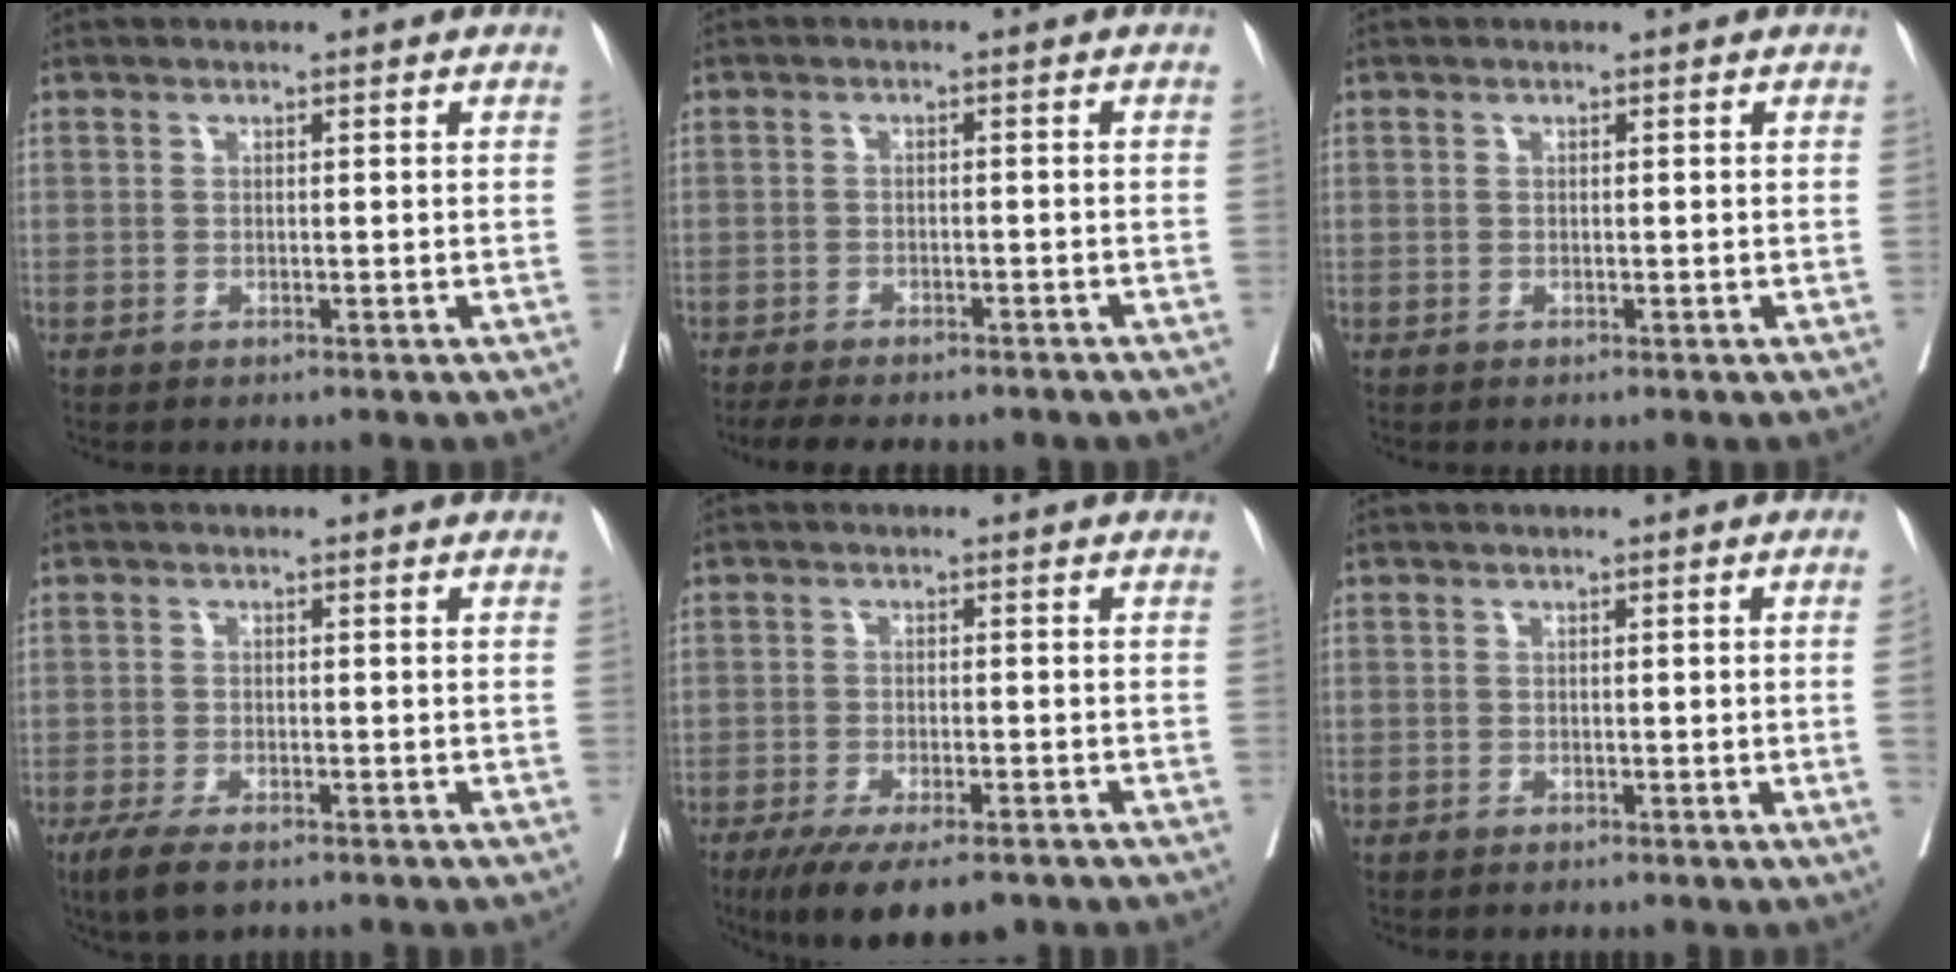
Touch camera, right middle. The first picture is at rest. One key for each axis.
{"total": 11.2, "fx": -9.4, "fy": 3.2, "fz": 5.1, "tx": -0.077, "ty": -0.005, "tz": -0.117}
{"total": 0.0}
{"total": 4.7, "fx": -3.2, "fy": 1.3, "fz": 3.3, "tx": -0.061, "ty": -0.011, "tz": -0.053}
{"total": 10.3, "fx": -7.5, "fy": 2.6, "fz": 6.6, "tx": -0.092, "ty": -0.014, "tz": -0.115}
{"total": 1.4, "fx": -0.1, "fy": -0.4, "fz": 1.3, "tx": -0.018, "ty": 0.002, "tz": -0.005}